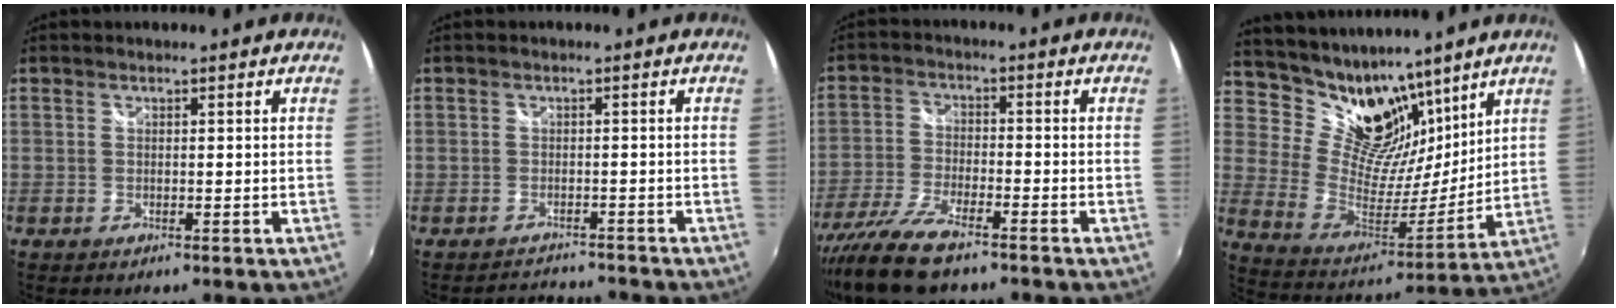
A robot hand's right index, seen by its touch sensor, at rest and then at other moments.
{"total": 3.7, "force": [-3.4, 1.6, -0.2], "torque": [-0.003, 0.011, -0.056]}
{"total": 10.7, "force": [-8.4, 2.5, 6.1], "torque": [-0.140, -0.028, -0.163]}
{"total": 17.0, "force": [12.6, 8.7, 7.4], "torque": [-0.150, -0.002, 0.234]}